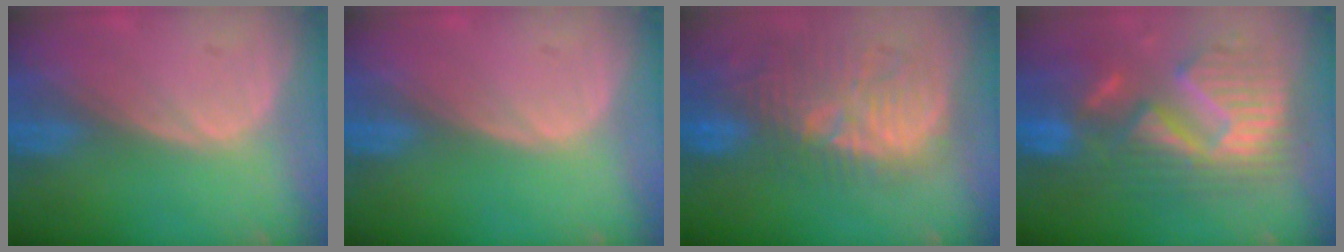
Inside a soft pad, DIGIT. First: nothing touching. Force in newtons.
{"total": 0.0}
{"total": 12.2, "press": 11.7, "slide": 3.6}
{"total": 13.2, "press": 13.2, "slide": 1.3}